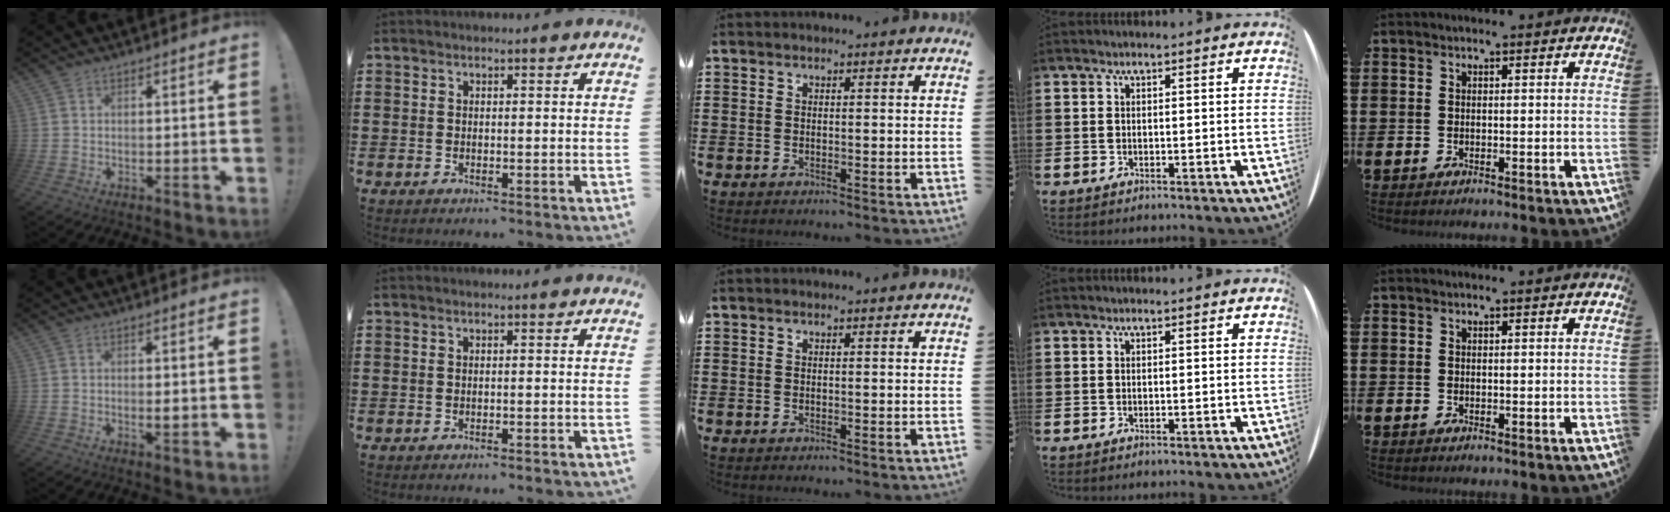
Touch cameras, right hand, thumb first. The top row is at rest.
{"thumb": {"total": 1.3, "force": [0.0, 0.2, 1.3], "torque": [-0.016, -0.005, -0.001]}, "index": {"total": 0.5, "force": [-0.5, -0.1, 0.2], "torque": [-0.004, -0.003, -0.009]}}